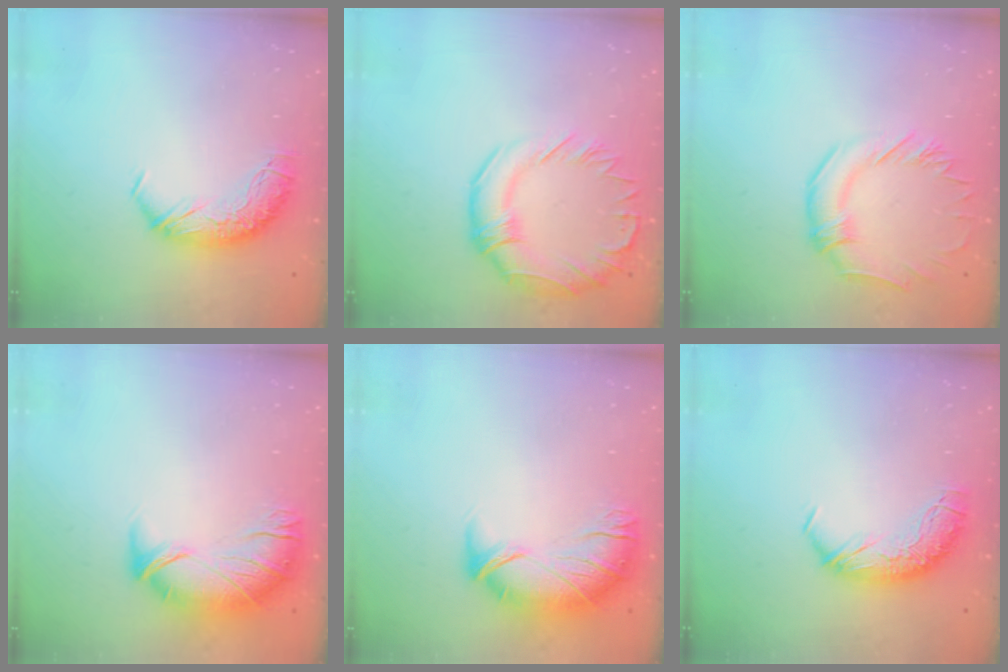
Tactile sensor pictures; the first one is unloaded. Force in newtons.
{"total": 4.9, "press": 4.4, "slide": 2.1}
{"total": 1.0, "press": 0.5, "slide": 0.8}
{"total": 2.6, "press": 1.1, "slide": 2.3}
{"total": 2.6, "press": 1.1, "slide": 2.3}
{"total": 0.0}